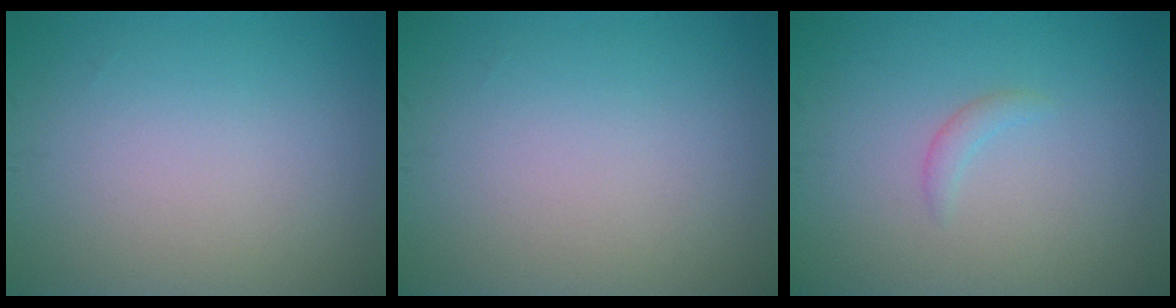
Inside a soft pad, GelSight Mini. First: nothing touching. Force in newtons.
{"total": 0.0}
{"total": 0.9, "press": 0.9, "slide": 0.1}